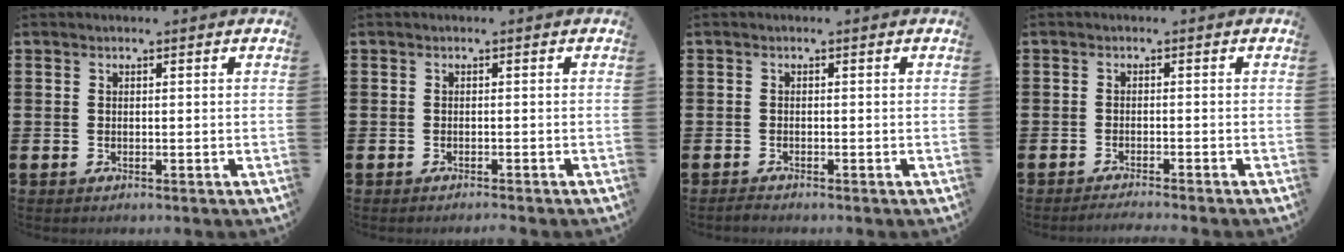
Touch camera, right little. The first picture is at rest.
{"total": 0.5, "force": [-0.5, -0.1, 0.1], "torque": [0.000, -0.002, -0.011]}
{"total": 0.6, "force": [-0.6, 0.1, 0.2], "torque": [-0.005, -0.002, -0.012]}
{"total": 1.2, "force": [-1.1, -0.3, 0.3], "torque": [-0.003, -0.001, -0.022]}